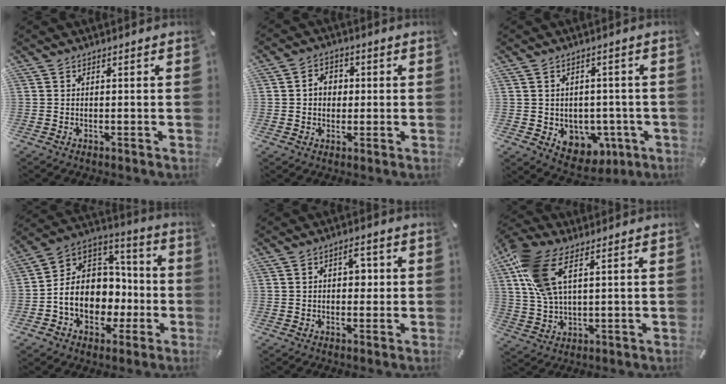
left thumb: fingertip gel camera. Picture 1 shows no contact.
{"total": 5.1, "force": [0.3, 4.5, 2.4], "torque": [-0.037, 0.007, 0.000]}
{"total": 6.2, "force": [-0.5, 5.9, 1.9], "torque": [-0.021, -0.003, 0.002]}
{"total": 13.6, "force": [-2.6, 11.7, 6.5], "torque": [-0.137, -0.011, -0.042]}
{"total": 4.5, "force": [0.7, 2.8, 3.5], "torque": [-0.039, -0.002, 0.002]}
{"total": 11.3, "force": [5.1, 5.1, 8.7], "torque": [-0.199, -0.005, 0.097]}